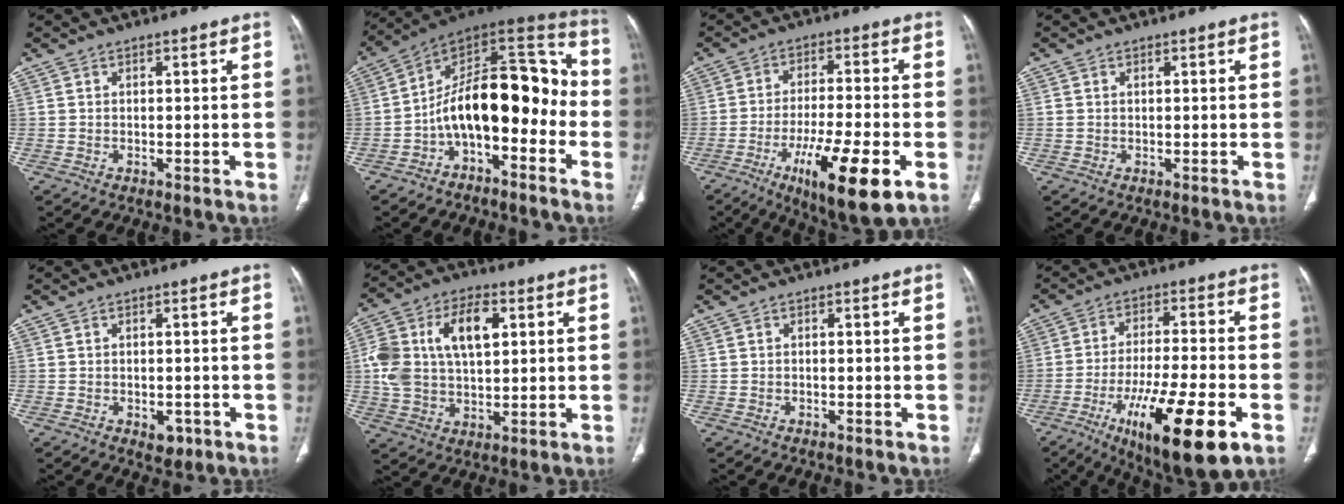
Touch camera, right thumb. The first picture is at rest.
{"total": 18.2, "force": [-4.7, 9.5, 14.8], "torque": [-0.193, 0.100, -0.083]}
{"total": 15.9, "force": [-6.6, 3.8, 14.0], "torque": [-0.239, 0.005, -0.100]}
{"total": 0.6, "force": [0.2, 0.3, 0.5], "torque": [-0.017, 0.008, 0.009]}
{"total": 2.8, "force": [-1.1, 1.9, 1.8], "torque": [-0.011, 0.001, -0.008]}
{"total": 15.8, "force": [3.6, 9.2, 12.3], "torque": [-0.229, 0.015, 0.068]}
{"total": 0.0}
{"total": 19.1, "force": [-8.2, 4.9, 16.6], "torque": [-0.277, 0.011, -0.126]}